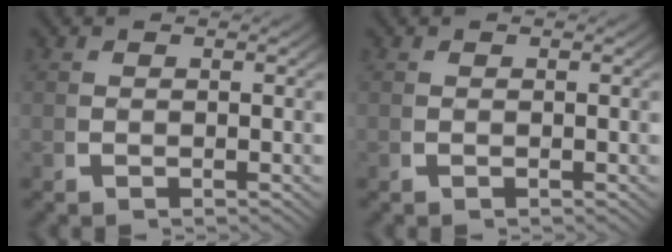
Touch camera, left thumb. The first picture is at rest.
{"total": 0.0}